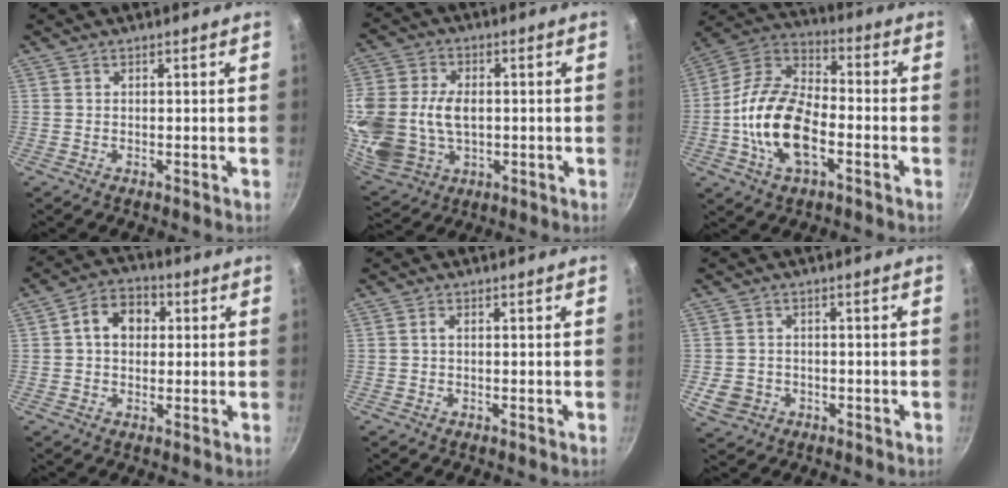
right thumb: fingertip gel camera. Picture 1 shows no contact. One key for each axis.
{"total": 20.7, "fx": -0.1, "fy": 15.4, "fz": 13.9, "tx": -0.321, "ty": 0.014, "tz": 0.011}
{"total": 17.3, "fx": -4.4, "fy": 9.3, "fz": 13.9, "tx": -0.249, "ty": 0.037, "tz": -0.100}
{"total": 8.2, "fx": 1.4, "fy": 6.2, "fz": 5.1, "tx": -0.051, "ty": 0.017, "tz": 0.009}
{"total": 0.8, "fx": 0.0, "fy": 0.4, "fz": 0.6, "tx": -0.014, "ty": 0.005, "tz": -0.001}
{"total": 4.9, "fx": -1.5, "fy": 4.2, "fz": 2.1, "tx": -0.037, "ty": 0.014, "tz": -0.018}